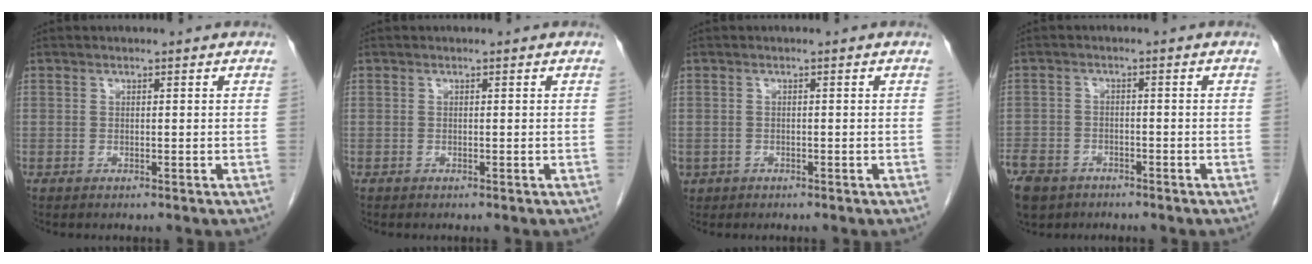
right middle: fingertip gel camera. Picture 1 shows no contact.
{"total": 0.0}
{"total": 1.8, "force": [-1.0, 1.5, 0.2], "torque": [-0.009, 0.002, -0.016]}
{"total": 10.8, "force": [-7.2, 7.1, 3.9], "torque": [-0.115, -0.009, -0.115]}